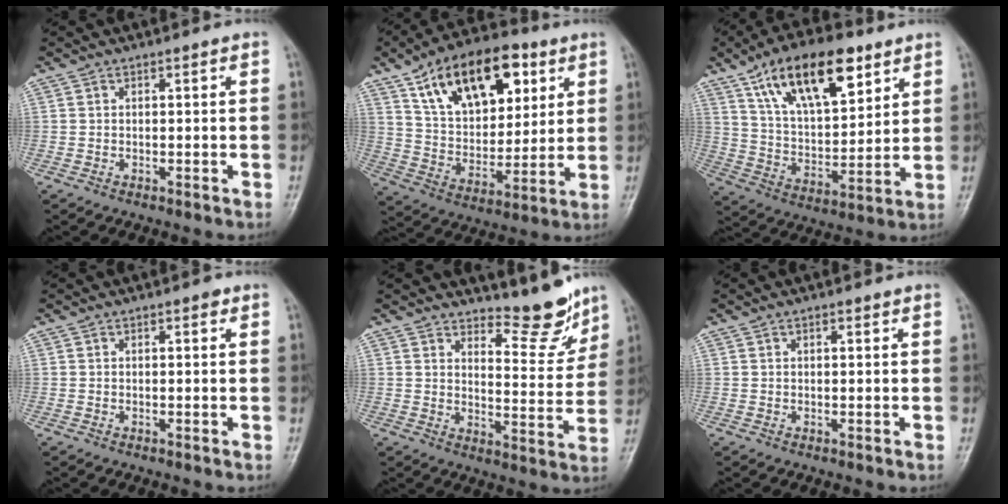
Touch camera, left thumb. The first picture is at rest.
{"total": 20.7, "force": [9.9, 11.6, 14.1], "torque": [-0.181, -0.029, 0.171]}
{"total": 19.0, "force": [10.6, 8.4, 13.3], "torque": [-0.184, -0.038, 0.189]}
{"total": 0.7, "force": [0.3, 0.4, 0.4], "torque": [-0.002, 0.000, 0.001]}
{"total": 9.1, "force": [8.1, 2.6, 3.3], "torque": [-0.016, -0.076, 0.119]}
{"total": 0.6, "force": [0.4, 0.3, 0.4], "torque": [-0.007, -0.001, 0.005]}